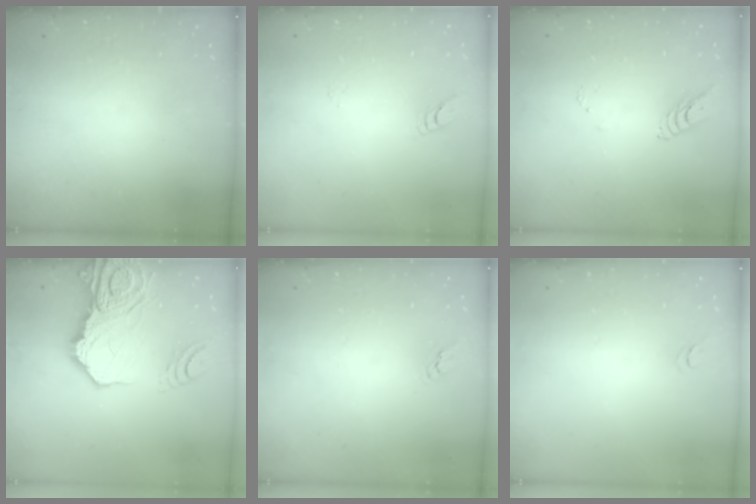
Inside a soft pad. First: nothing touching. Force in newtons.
{"total": 3.3, "press": 3.3, "slide": 0.3}
{"total": 5.6, "press": 5.6, "slide": 0.2}
{"total": 22.5, "press": 22.4, "slide": 2.8}
{"total": 1.9, "press": 1.9, "slide": 0.2}
{"total": 3.2, "press": 3.2, "slide": 0.3}